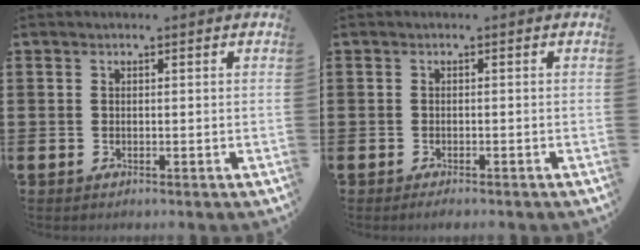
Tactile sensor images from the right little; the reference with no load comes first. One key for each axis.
{"total": 0.7, "fx": -0.6, "fy": 0.1, "fz": 0.4, "tx": -0.009, "ty": -0.003, "tz": -0.011}